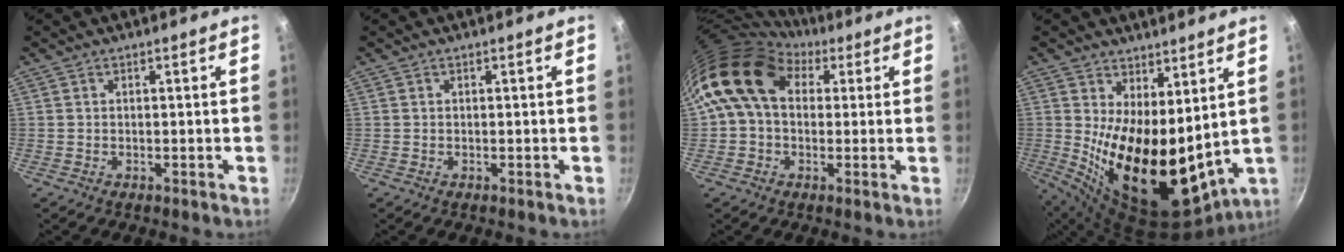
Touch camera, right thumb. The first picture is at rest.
{"total": 0.0}
{"total": 14.0, "force": [3.8, 10.0, 9.0], "torque": [-0.135, 0.014, 0.046]}
{"total": 17.9, "force": [3.7, 8.5, 15.3], "torque": [-0.221, -0.058, 0.081]}